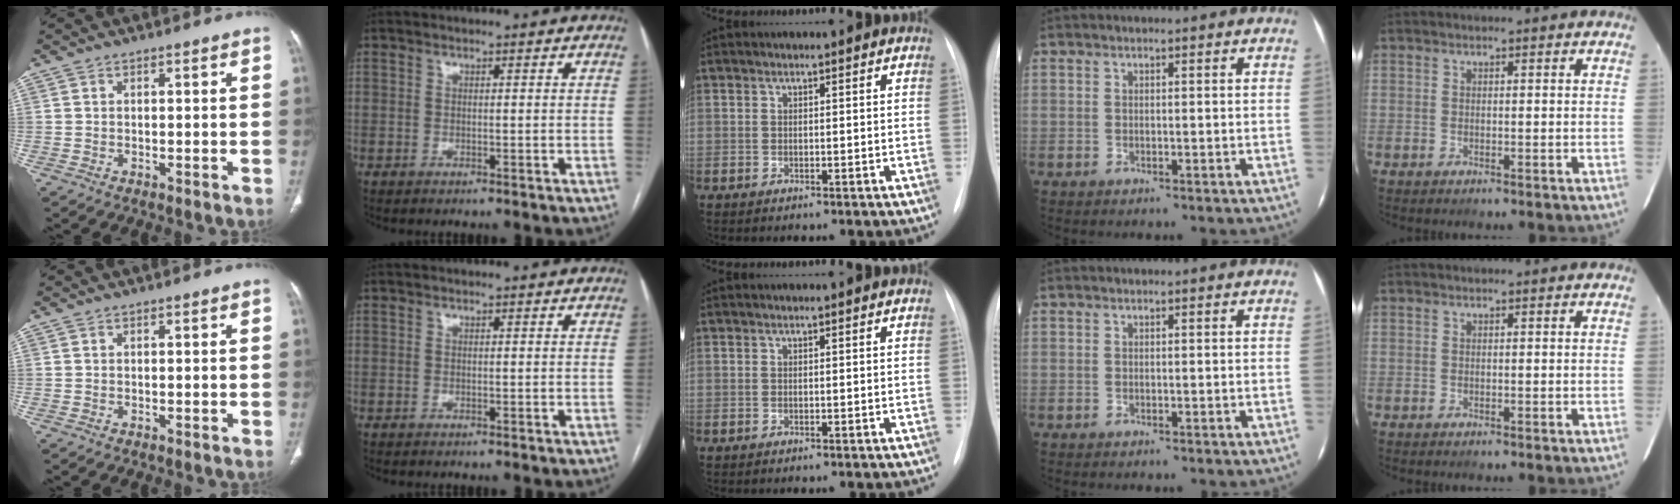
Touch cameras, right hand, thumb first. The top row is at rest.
{}